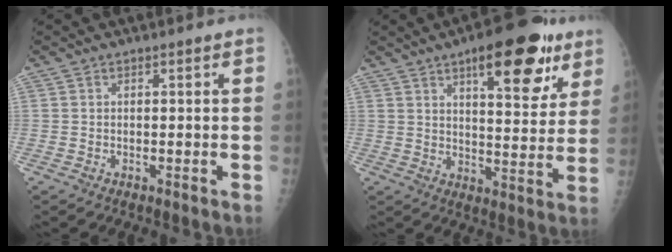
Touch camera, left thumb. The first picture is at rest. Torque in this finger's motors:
{"motor_torque": [2.22, 1.62, 1.67, -0.90, 0.32]}